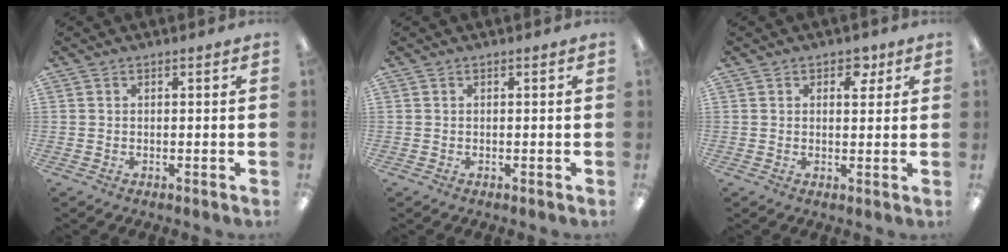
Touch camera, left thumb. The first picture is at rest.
{"total": 0.0}
{"total": 4.0, "force": [2.1, 2.5, 2.3], "torque": [-0.009, -0.010, 0.029]}